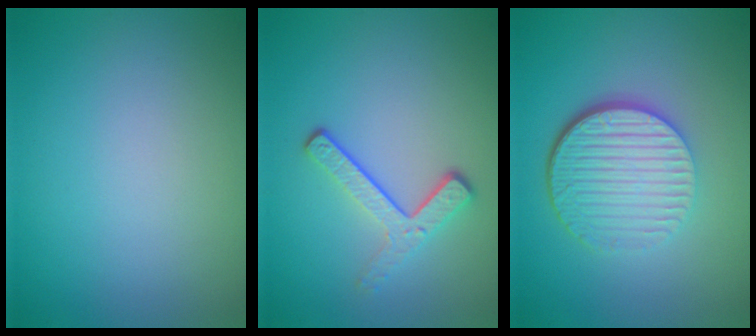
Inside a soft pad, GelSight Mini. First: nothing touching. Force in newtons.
{"total": 3.3, "press": 2.3, "slide": 2.3}
{"total": 6.1, "press": 4.2, "slide": 4.4}